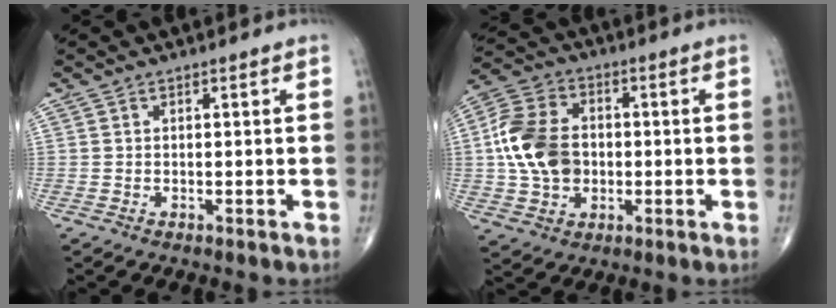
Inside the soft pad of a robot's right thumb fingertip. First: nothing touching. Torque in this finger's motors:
{"motor_torque": [0.18, 0.30, 0.97, 0.25, 0.15]}